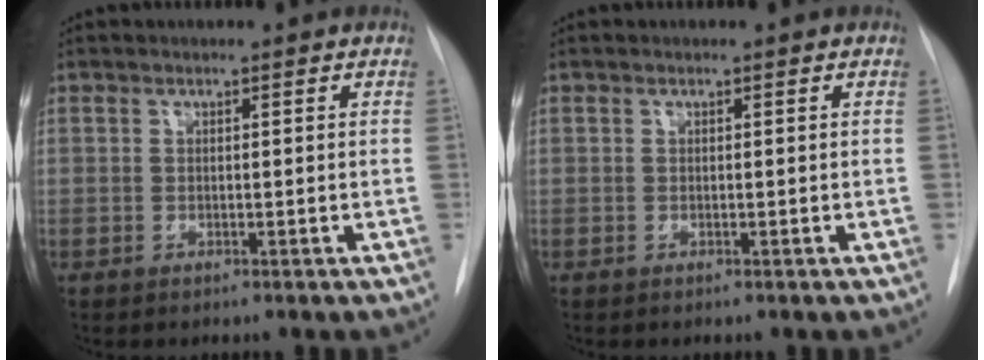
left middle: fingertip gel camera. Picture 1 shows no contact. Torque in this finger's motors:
{"motor_torque": [0.00, 0.00, 0.00, 0.00]}